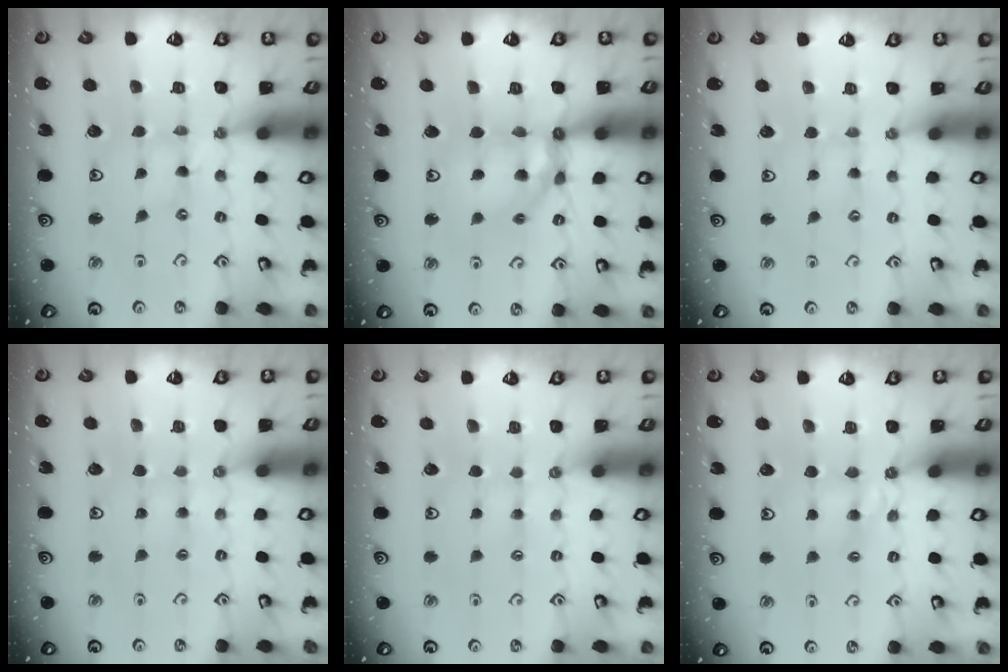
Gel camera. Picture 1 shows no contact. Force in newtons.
{"total": 12.5, "press": 12.4, "slide": 1.5}
{"total": 2.1, "press": 2.0, "slide": 0.3}
{"total": 2.7, "press": 2.7, "slide": 0.3}
{"total": 2.8, "press": 2.8, "slide": 0.3}
{"total": 4.3, "press": 4.3, "slide": 0.4}